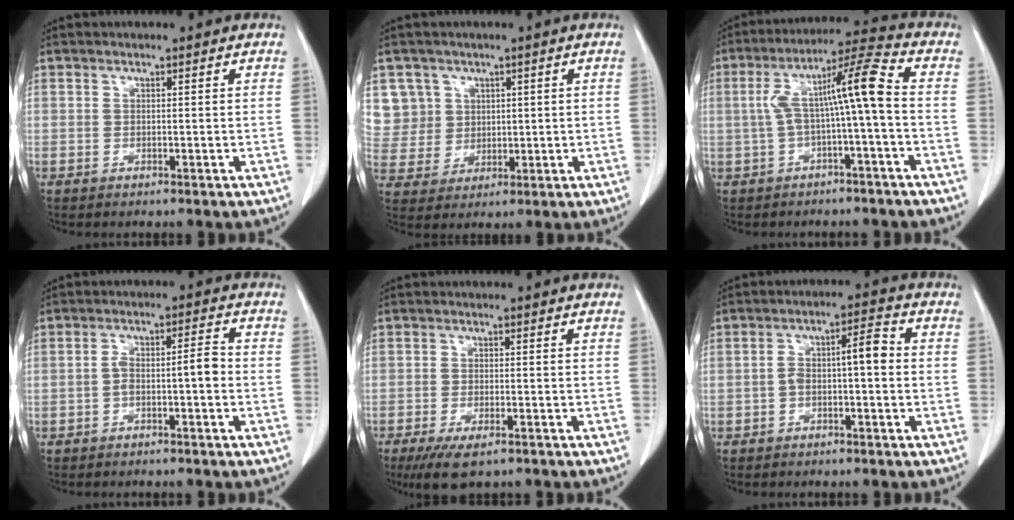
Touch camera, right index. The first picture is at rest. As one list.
[{"total": 8.0, "force": [3.4, 7.3, 0.0], "torque": [0.000, 0.023, 0.083]}, {"total": 9.2, "force": [-0.3, 0.2, 9.2], "torque": [-0.165, 0.040, -0.004]}, {"total": 4.3, "force": [-1.3, 1.0, 4.0], "torque": [-0.070, 0.024, -0.017]}, {"total": 6.3, "force": [-4.3, 1.9, 4.2], "torque": [-0.069, -0.013, -0.070]}, {"total": 5.3, "force": [-0.5, 1.4, 5.1], "torque": [-0.086, 0.030, -0.007]}]